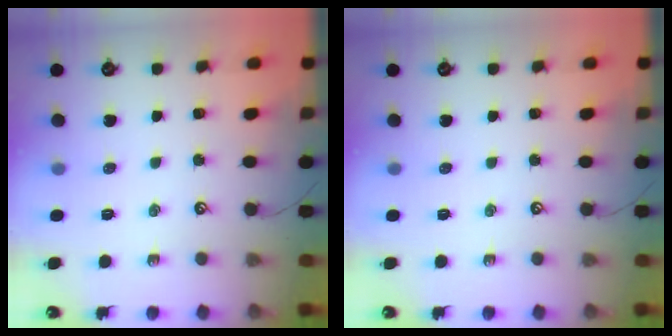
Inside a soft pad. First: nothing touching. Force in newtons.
{"total": 0.0}